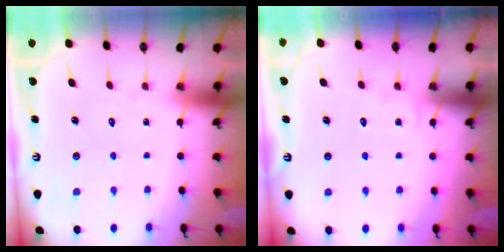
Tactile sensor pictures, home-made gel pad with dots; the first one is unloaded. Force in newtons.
{"total": 3.8, "press": 3.8, "slide": 0.3}